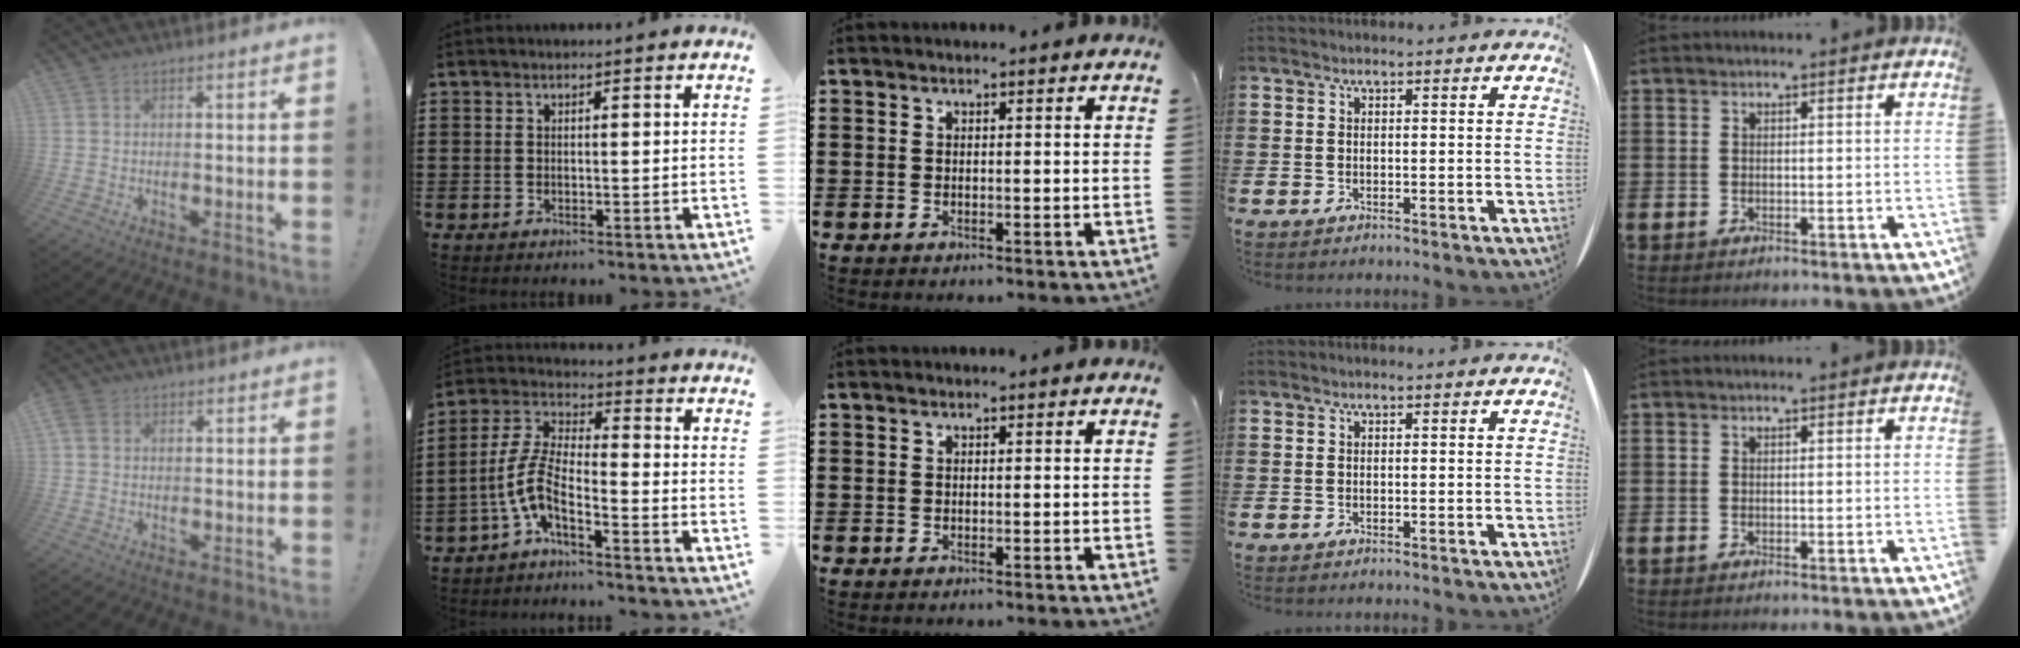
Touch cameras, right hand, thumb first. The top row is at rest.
{"thumb": {"total": 3.2, "force": [1.1, 2.3, 1.8], "torque": [-0.035, 0.006, 0.025]}, "index": {"total": 6.7, "force": [-3.6, 1.6, 5.4], "torque": [-0.149, -0.022, -0.079]}}